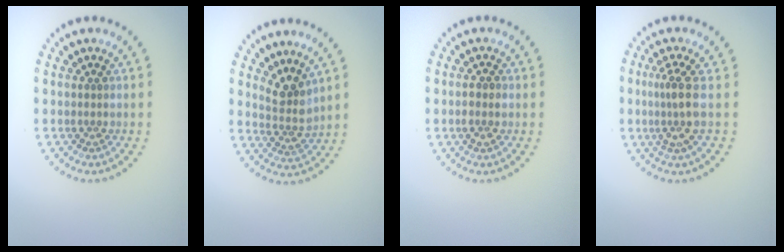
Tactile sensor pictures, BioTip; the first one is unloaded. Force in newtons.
{"total": 2.7, "press": 2.0, "slide": 1.8}
{"total": 1.5, "press": 1.5, "slide": 0.4}
{"total": 2.9, "press": 2.1, "slide": 2.0}